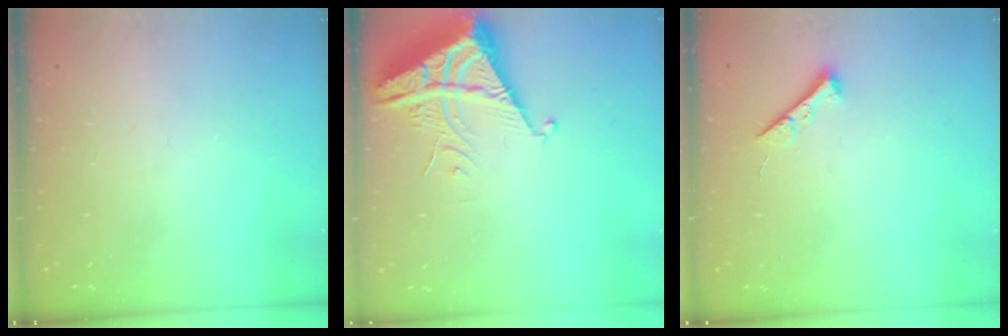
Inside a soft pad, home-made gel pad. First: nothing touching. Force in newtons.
{"total": 6.6, "press": 6.6, "slide": 0.6}
{"total": 5.4, "press": 5.4, "slide": 0.8}